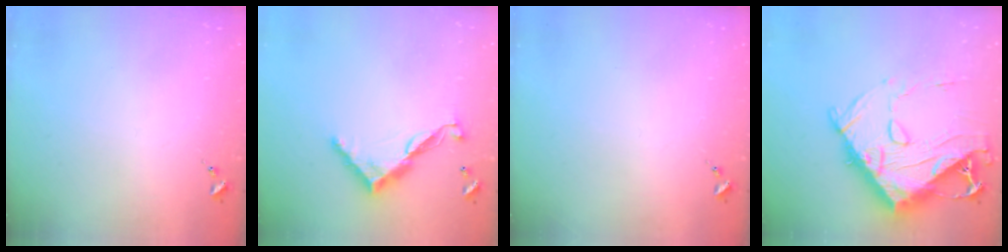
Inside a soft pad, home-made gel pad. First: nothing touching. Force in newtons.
{"total": 10.6, "press": 10.6, "slide": 0.3}
{"total": 0.0}
{"total": 17.8, "press": 17.8, "slide": 1.5}